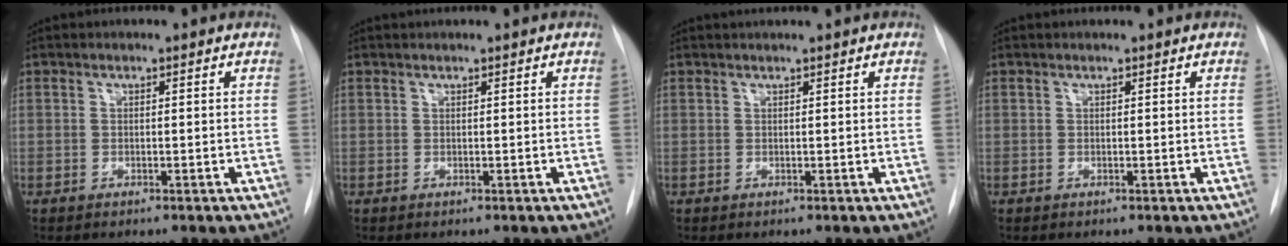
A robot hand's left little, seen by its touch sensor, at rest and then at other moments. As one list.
[{"total": 0.8, "force": [0.7, -0.2, 0.3], "torque": [-0.004, 0.013, 0.018]}, {"total": 1.6, "force": [1.5, -0.4, 0.6], "torque": [-0.004, 0.013, 0.027]}, {"total": 0.6, "force": [0.6, 0.0, 0.2], "torque": [-0.002, 0.010, 0.012]}]